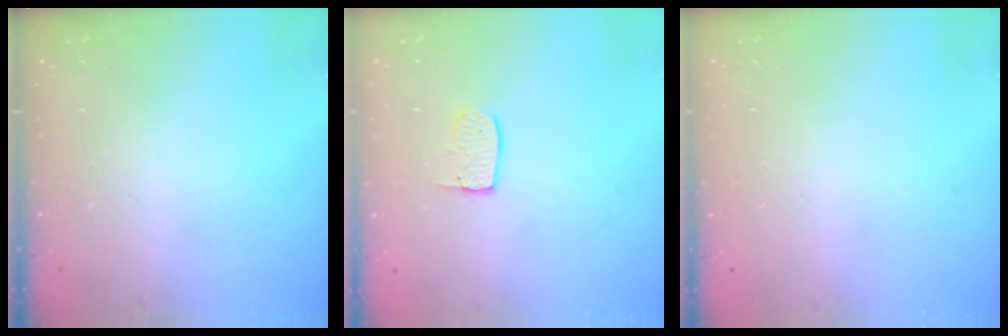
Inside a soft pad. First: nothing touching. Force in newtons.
{"total": 6.0, "press": 6.0, "slide": 0.4}
{"total": 0.0}